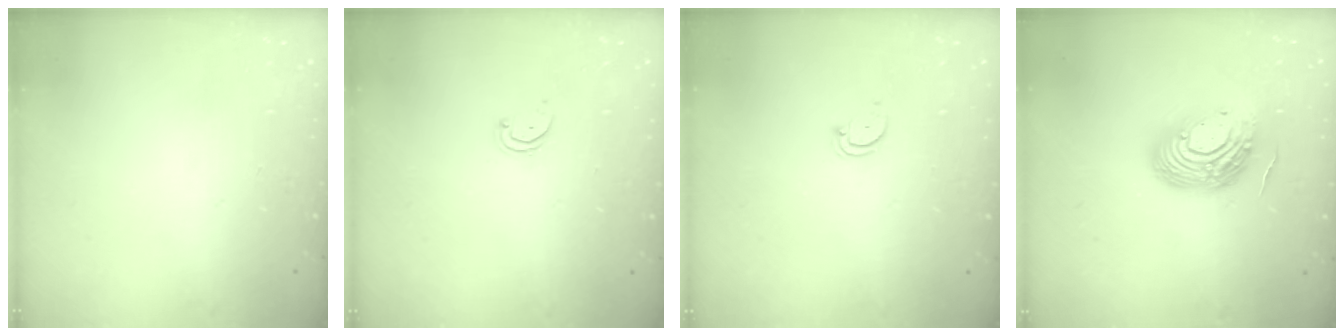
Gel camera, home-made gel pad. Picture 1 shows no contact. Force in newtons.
{"total": 1.8, "press": 1.7, "slide": 0.2}
{"total": 2.6, "press": 2.6, "slide": 0.1}
{"total": 14.4, "press": 14.3, "slide": 1.4}